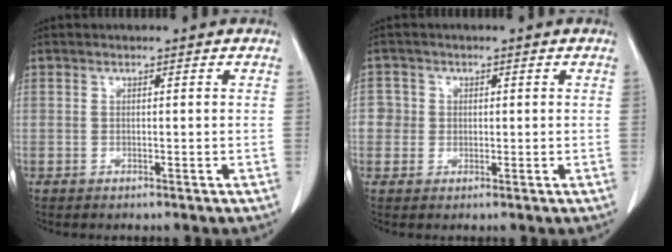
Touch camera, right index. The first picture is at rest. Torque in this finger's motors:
{"motor_torque": [-0.06, 0.03, -0.02, -0.01]}